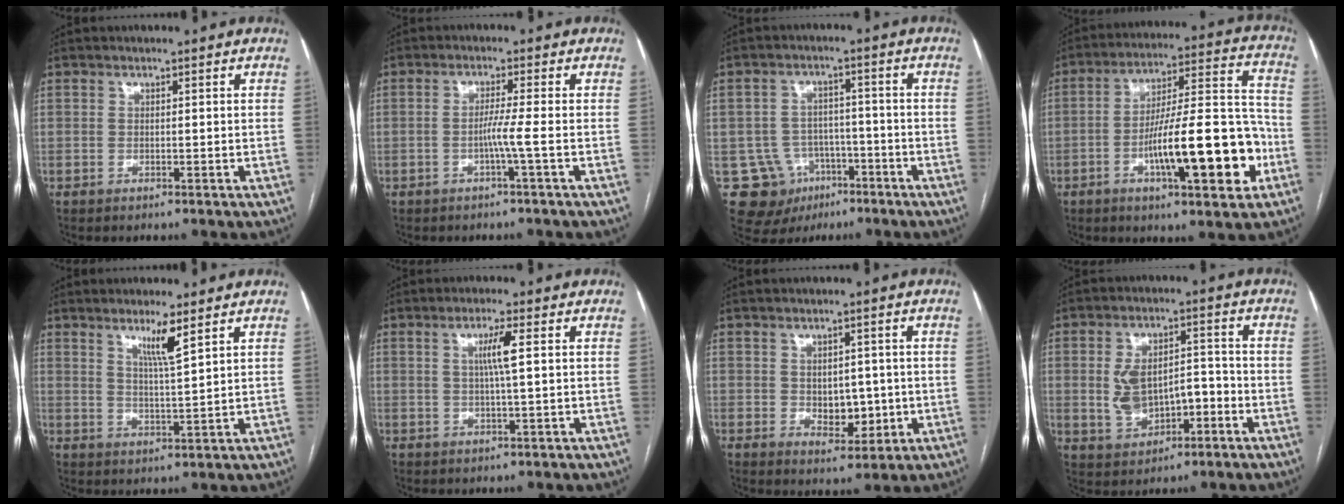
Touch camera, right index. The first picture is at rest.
{"total": 3.0, "force": [-1.0, -1.1, 2.6], "torque": [-0.046, -0.002, -0.020]}
{"total": 10.3, "force": [-4.5, 9.1, 1.9], "torque": [-0.036, 0.024, -0.053]}
{"total": 18.3, "force": [-6.1, 3.3, 17.0], "torque": [-0.268, 0.014, -0.085]}
{"total": 4.8, "force": [2.9, -0.4, 3.8], "torque": [-0.069, -0.012, 0.053]}
{"total": 4.0, "force": [0.8, -0.3, 3.9], "torque": [-0.073, 0.002, 0.015]}
{"total": 5.2, "force": [-0.2, 3.4, 3.9], "torque": [-0.048, 0.000, 0.010]}
{"total": 8.3, "force": [-1.6, 5.3, 6.1], "torque": [-0.118, 0.020, -0.016]}